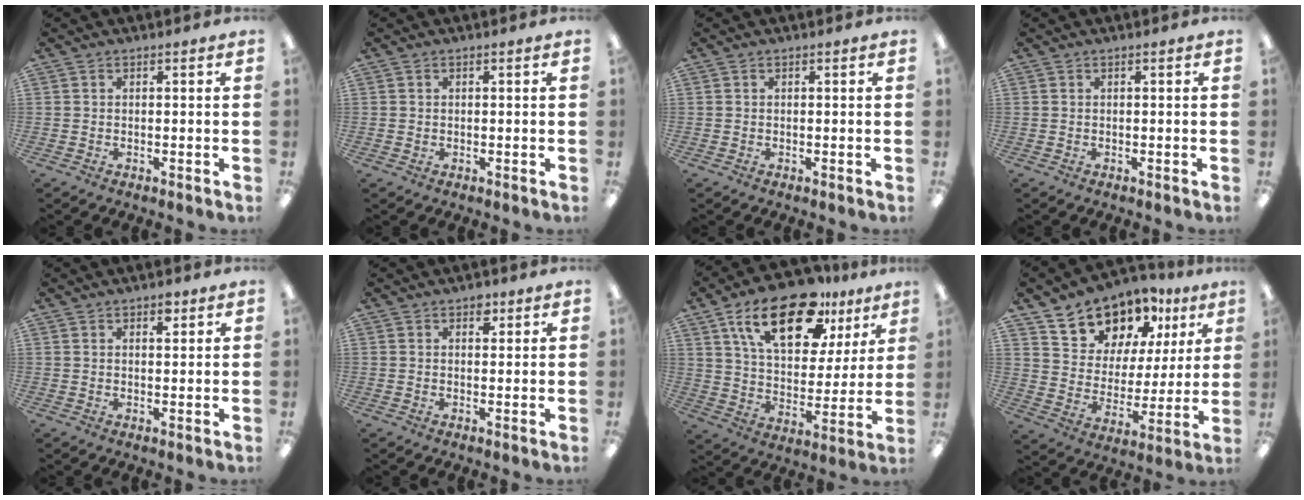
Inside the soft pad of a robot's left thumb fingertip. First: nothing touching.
{"total": 0.6, "force": [0.1, 0.6, 0.1], "torque": [-0.002, 0.005, 0.002]}
{"total": 0.0}
{"total": 0.0}
{"total": 2.5, "force": [1.7, 1.3, 1.3], "torque": [-0.004, -0.008, 0.024]}
{"total": 2.5, "force": [1.5, 1.6, 1.2], "torque": [-0.001, -0.005, 0.021]}
{"total": 21.4, "force": [13.1, 10.2, 13.5], "torque": [-0.220, -0.056, 0.223]}
{"total": 14.2, "force": [11.8, 7.4, 2.7], "torque": [-0.072, -0.090, 0.223]}